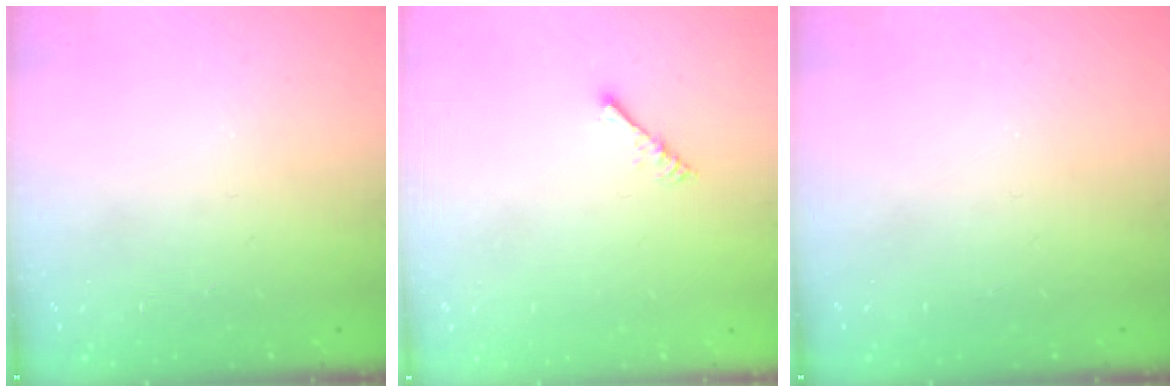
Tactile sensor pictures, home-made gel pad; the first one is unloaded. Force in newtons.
{"total": 2.2, "press": 2.1, "slide": 0.5}
{"total": 0.0}